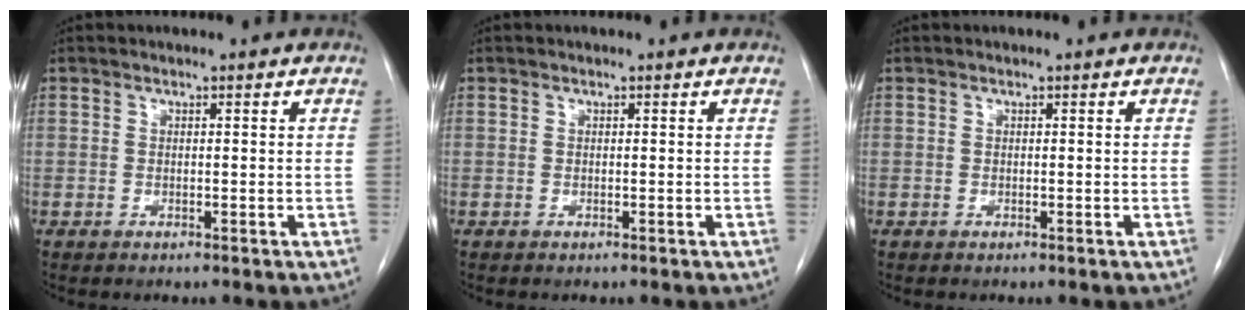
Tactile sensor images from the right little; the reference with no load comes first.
{"total": 0.0}
{"total": 0.0}